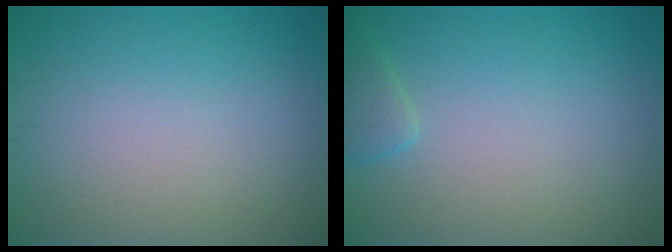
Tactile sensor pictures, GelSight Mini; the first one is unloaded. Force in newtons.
{"total": 1.5, "press": 1.5, "slide": 0.1}